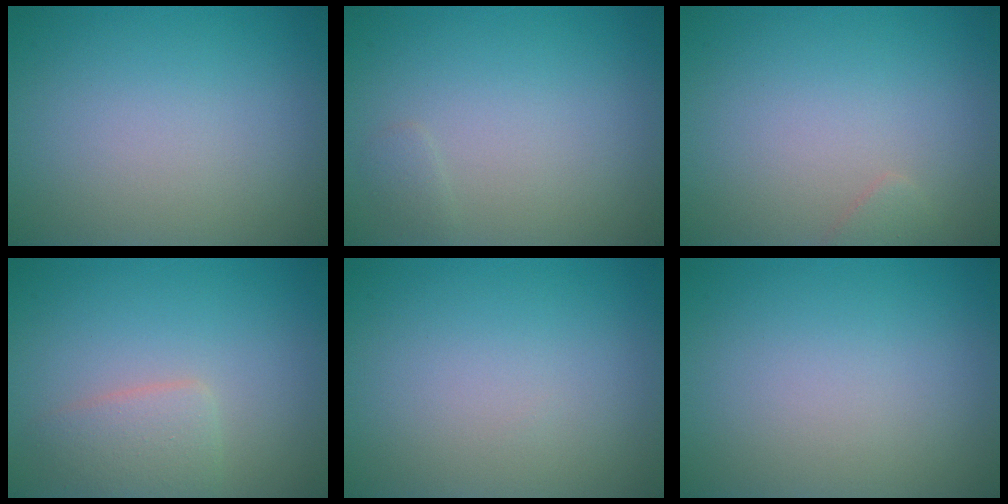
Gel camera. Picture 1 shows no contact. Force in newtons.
{"total": 0.6, "press": 0.6, "slide": 0.0}
{"total": 0.8, "press": 0.8, "slide": 0.1}
{"total": 2.4, "press": 2.4, "slide": 0.1}
{"total": 0.0}
{"total": 0.0}